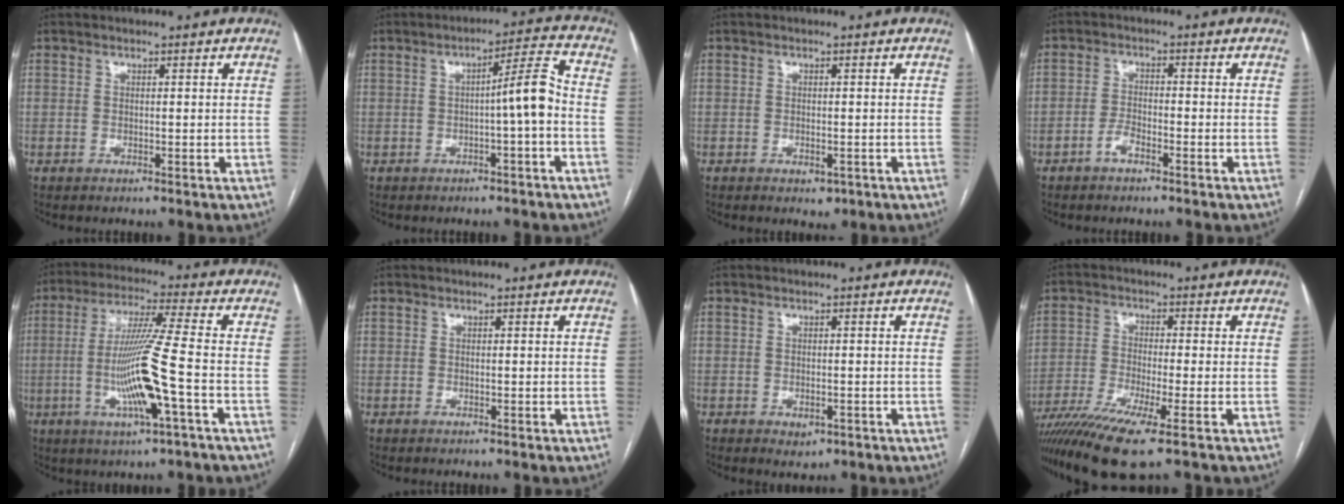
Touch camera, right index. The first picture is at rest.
{"total": 6.1, "force": [-1.1, -0.2, 6.0], "torque": [-0.087, 0.018, -0.015]}
{"total": 1.9, "force": [-0.9, 1.1, 1.1], "torque": [-0.010, 0.001, -0.004]}
{"total": 2.6, "force": [-1.8, 1.0, 1.7], "torque": [-0.031, 0.004, -0.035]}
{"total": 12.9, "force": [-3.0, -0.7, 12.6], "torque": [-0.250, -0.010, -0.061]}
{"total": 0.0}
{"total": 2.0, "force": [-0.9, 1.3, 1.2], "torque": [-0.013, 0.000, -0.003]}
{"total": 11.3, "force": [-7.7, 0.2, 8.3], "torque": [-0.147, -0.022, -0.133]}